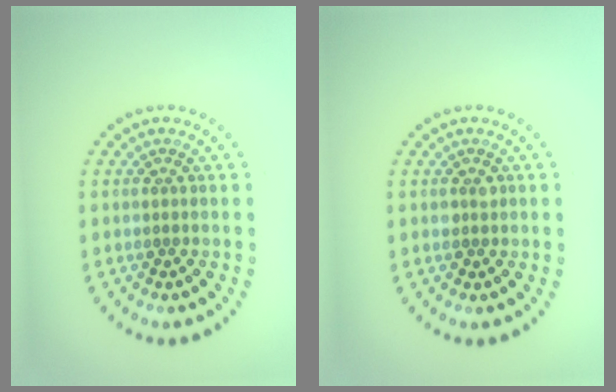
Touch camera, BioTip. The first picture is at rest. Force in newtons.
{"total": 1.0, "press": 0.9, "slide": 0.3}